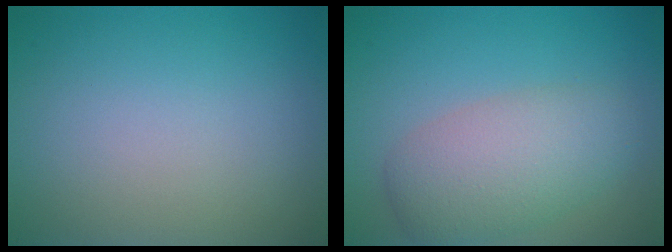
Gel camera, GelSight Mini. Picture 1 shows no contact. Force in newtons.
{"total": 5.0, "press": 5.0, "slide": 0.2}